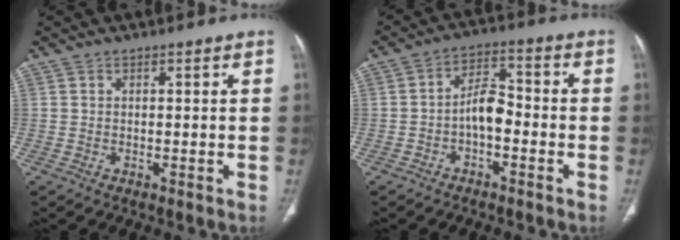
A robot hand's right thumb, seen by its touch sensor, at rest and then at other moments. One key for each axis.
{"total": 6.2, "fx": -1.9, "fy": 3.2, "fz": 4.9, "tx": -0.074, "ty": 0.036, "tz": -0.039}